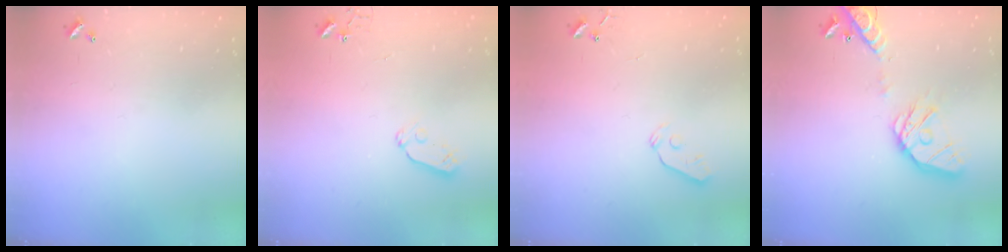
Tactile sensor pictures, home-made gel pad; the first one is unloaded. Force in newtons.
{"total": 5.0, "press": 4.9, "slide": 1.1}
{"total": 3.6, "press": 3.5, "slide": 0.7}
{"total": 16.7, "press": 16.5, "slide": 2.5}